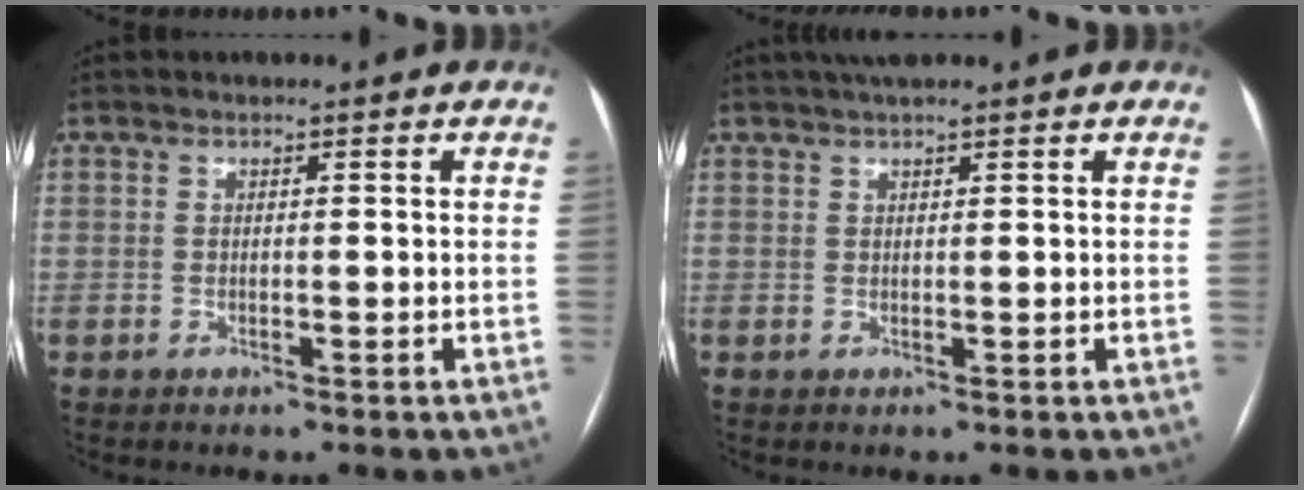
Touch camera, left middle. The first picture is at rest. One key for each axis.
{"total": 3.9, "fx": 3.2, "fy": 0.3, "fz": 2.3, "tx": -0.034, "ty": 0.028, "tz": 0.054}